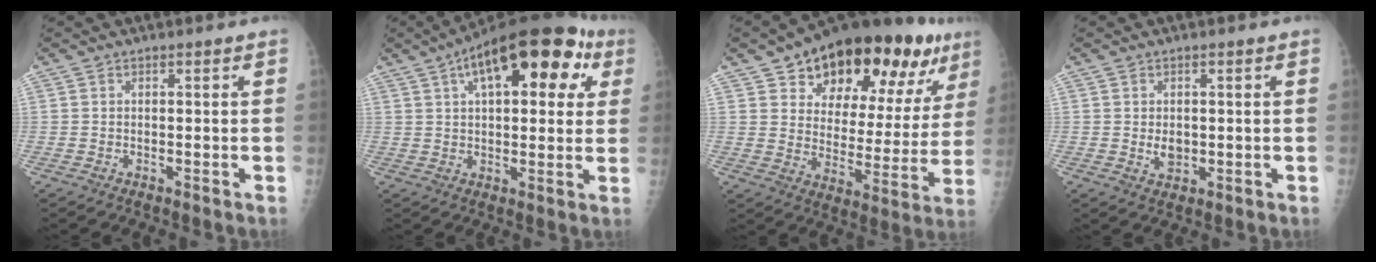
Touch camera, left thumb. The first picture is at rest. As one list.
[{"total": 22.0, "force": [8.9, 10.0, 17.5], "torque": [-0.233, 0.029, 0.127]}, {"total": 25.9, "force": [15.9, 11.8, 16.8], "torque": [-0.209, -0.039, 0.237]}, {"total": 3.2, "force": [0.0, 2.4, 2.1], "torque": [-0.021, -0.003, 0.007]}]